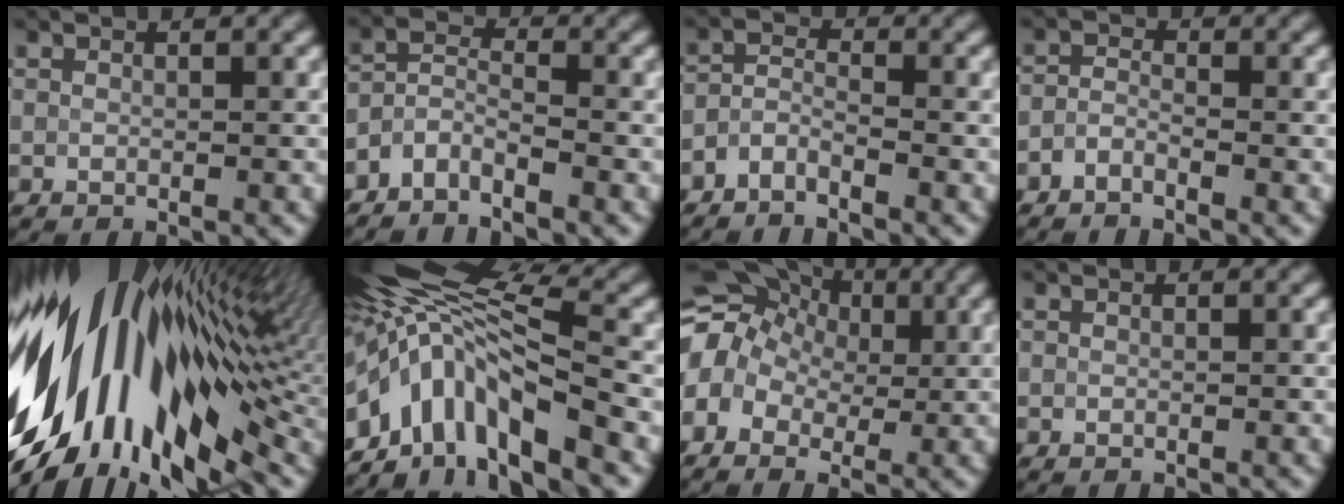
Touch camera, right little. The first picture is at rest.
{"total": 2.8, "force": [-2.3, 0.7, 1.3], "torque": [-0.026, 0.001, -0.056]}
{"total": 2.0, "force": [-1.6, 0.6, 1.0], "torque": [-0.024, 0.001, -0.040]}
{"total": 1.4, "force": [-1.1, 0.4, 0.7], "torque": [-0.017, 0.001, -0.026]}
{"total": 17.9, "force": [-0.2, 9.2, 15.3], "torque": [-0.278, -0.026, -0.008]}
{"total": 11.5, "force": [-3.7, 4.9, 9.7], "torque": [-0.158, 0.015, -0.074]}
{"total": 10.4, "force": [1.6, 8.4, 5.8], "torque": [-0.109, 0.043, -0.019]}
{"total": 0.0}